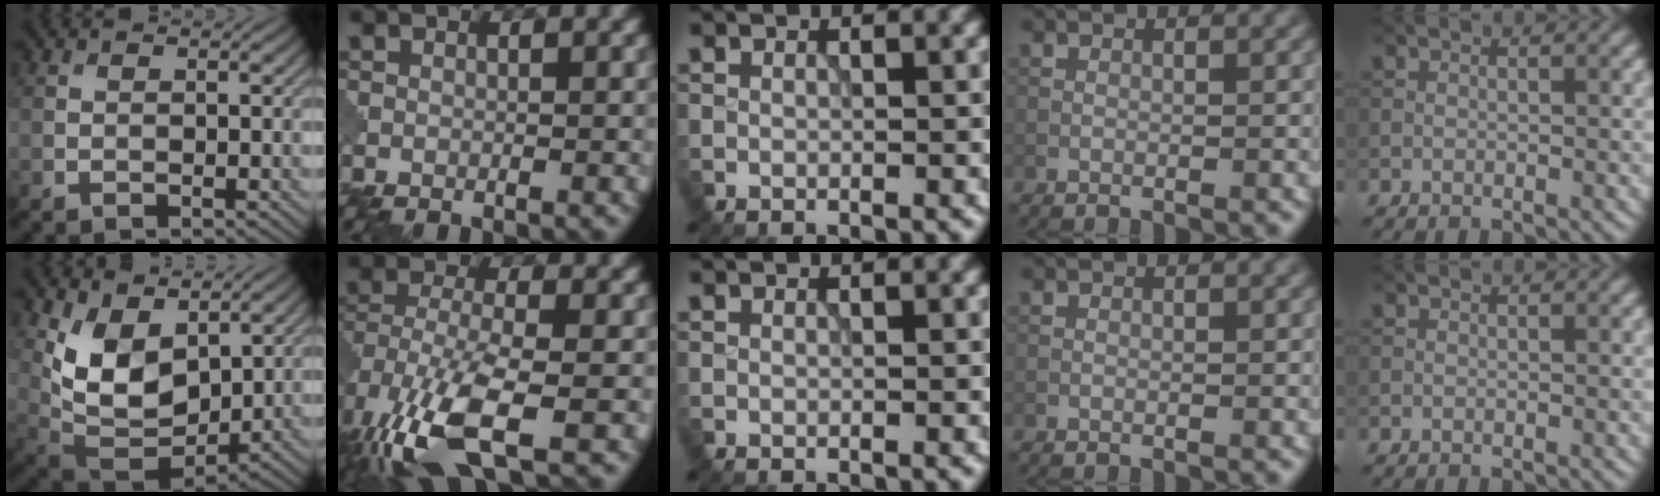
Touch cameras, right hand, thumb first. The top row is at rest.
{"thumb": {"total": 10.1, "force": [3.9, 6.1, 7.0], "torque": [-0.150, -0.011, 0.073]}, "index": {"total": 10.5, "force": [-5.1, 4.0, 8.3], "torque": [-0.186, -0.018, -0.100]}}